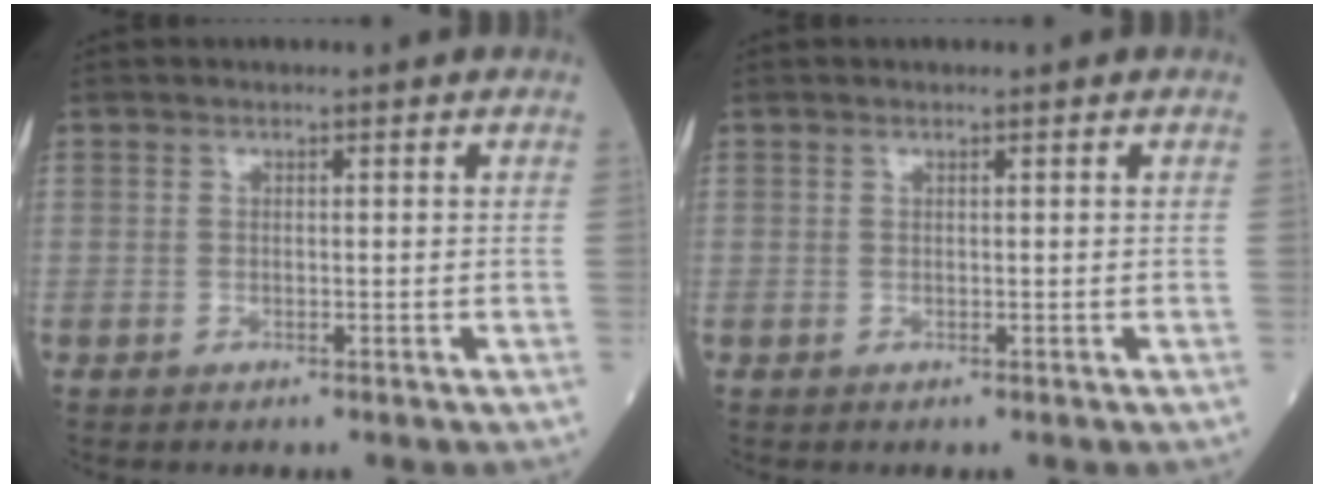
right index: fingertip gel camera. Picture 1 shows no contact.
{"total": 0.0}